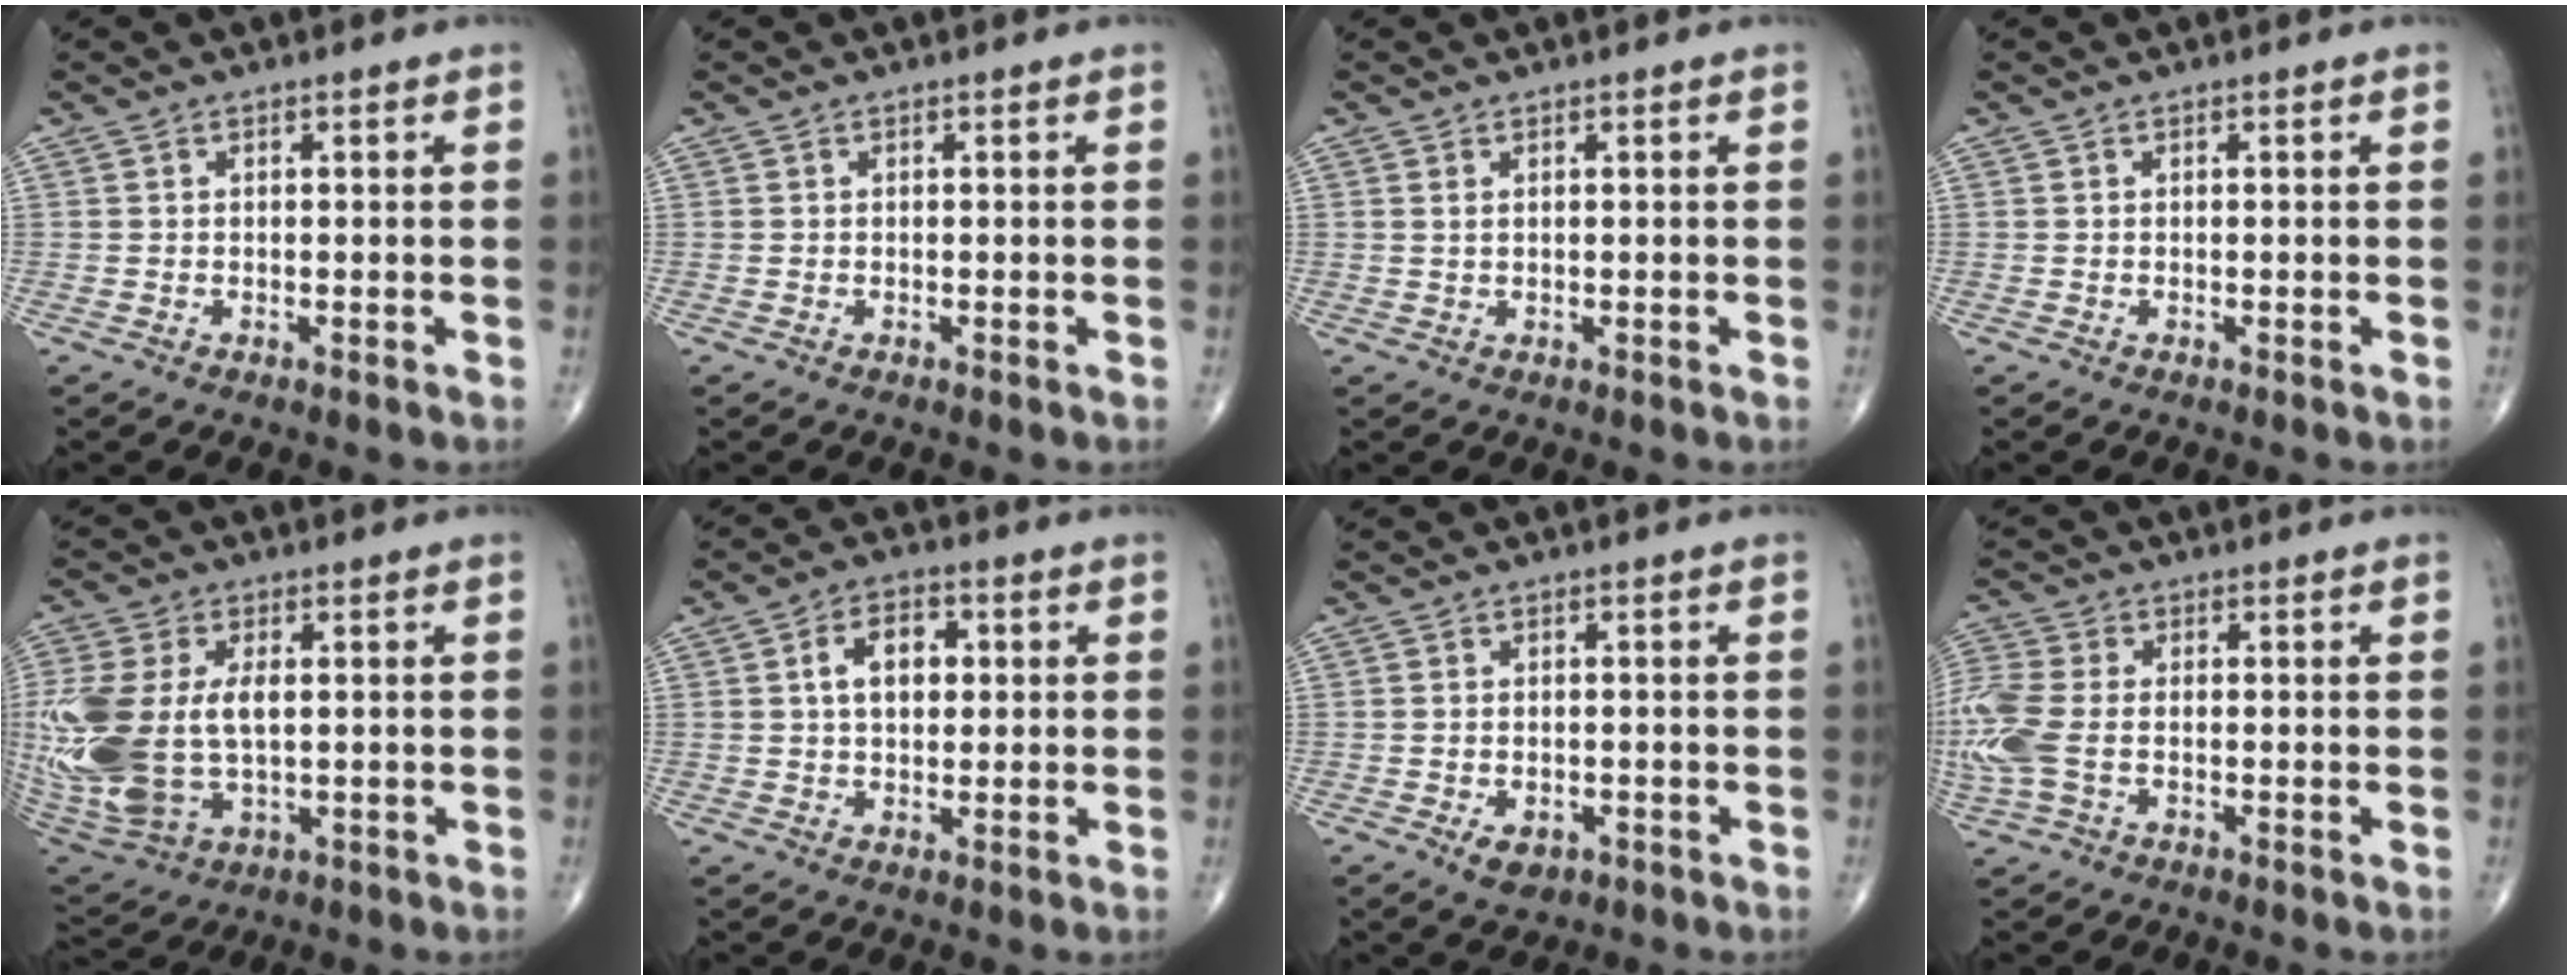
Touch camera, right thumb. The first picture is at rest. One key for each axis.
{"total": 0.0}
{"total": 0.9, "fx": 0.5, "fy": 0.5, "fz": 0.6, "tx": -0.013, "ty": 0.002, "tz": 0.012}
{"total": 0.0}
{"total": 22.4, "fx": 0.3, "fy": 13.4, "fz": 17.9, "tx": -0.433, "ty": -0.015, "tz": 0.026}
{"total": 7.2, "fx": 1.4, "fy": 4.7, "fz": 5.3, "tx": -0.072, "ty": 0.011, "tz": 0.018}
{"total": 3.3, "fx": -1.5, "fy": 2.1, "fz": 2.1, "tx": -0.024, "ty": 0.002, "tz": -0.017}
{"total": 10.8, "fx": -1.5, "fy": 6.7, "fz": 8.3, "tx": -0.233, "ty": 0.010, "tz": -0.029}